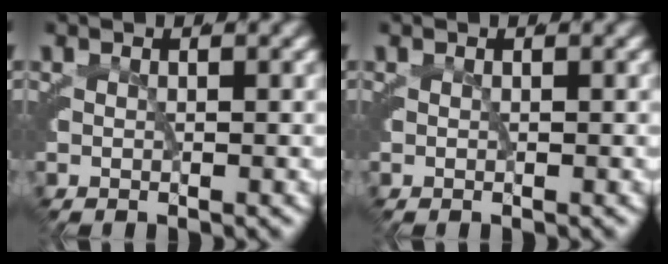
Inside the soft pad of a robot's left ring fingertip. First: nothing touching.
{"total": 0.0}